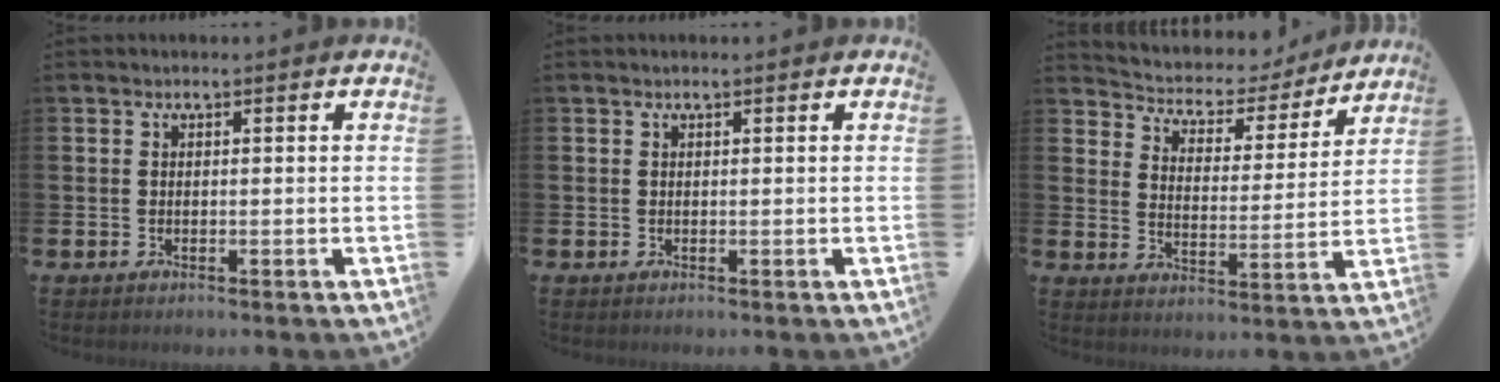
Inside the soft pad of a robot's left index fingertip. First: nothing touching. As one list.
[{"total": 0.0}, {"total": 4.9, "force": [4.4, 2.0, 0.4], "torque": [-0.044, -0.037, 0.071]}]